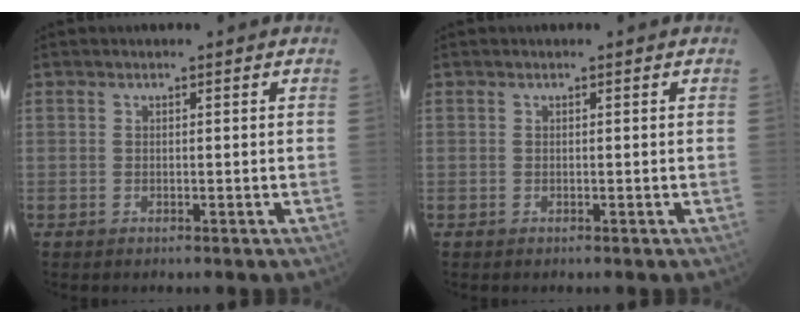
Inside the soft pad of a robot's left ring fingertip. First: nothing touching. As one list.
[{"total": 0.0}]